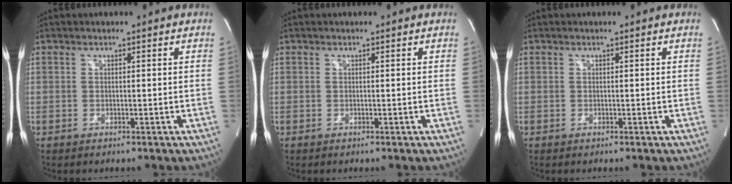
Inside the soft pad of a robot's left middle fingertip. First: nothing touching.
{"total": 0.0}
{"total": 0.0}